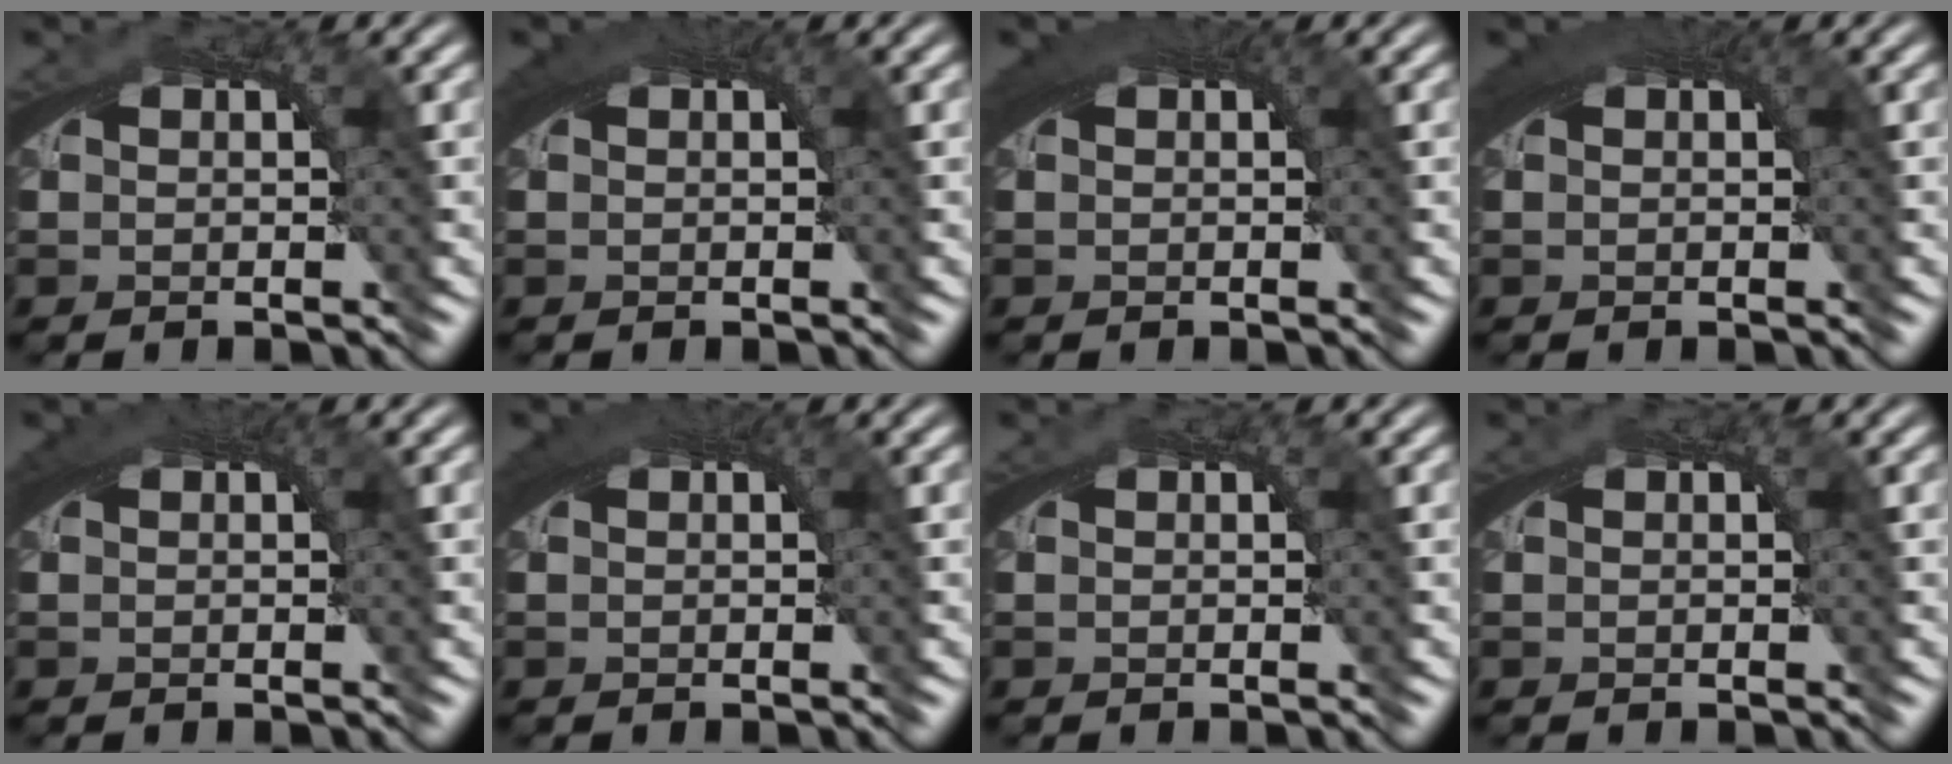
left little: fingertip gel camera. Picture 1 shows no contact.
{"total": 2.3, "force": [0.9, 0.5, 2.0], "torque": [-0.025, 0.008, 0.014]}
{"total": 2.7, "force": [1.1, 0.7, 2.4], "torque": [-0.029, 0.010, 0.016]}
{"total": 2.7, "force": [1.2, 0.7, 2.4], "torque": [-0.029, 0.010, 0.016]}
{"total": 2.0, "force": [0.7, 0.4, 1.8], "torque": [-0.024, 0.006, 0.011]}
{"total": 2.4, "force": [1.0, 0.6, 2.1], "torque": [-0.026, 0.008, 0.015]}
{"total": 0.0}
{"total": 0.0}